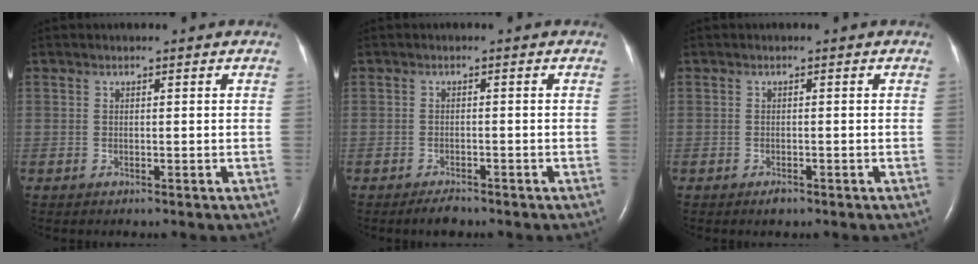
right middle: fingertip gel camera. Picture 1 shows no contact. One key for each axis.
{"total": 2.1, "fx": -1.7, "fy": 0.6, "fz": 1.0, "tx": -0.025, "ty": -0.003, "tz": -0.025}
{"total": 1.0, "fx": -0.7, "fy": 0.4, "fz": 0.6, "tx": -0.012, "ty": -0.001, "tz": -0.009}